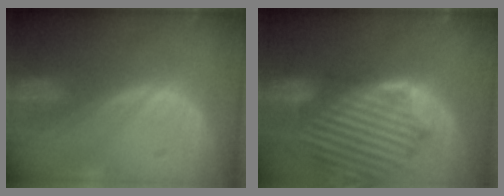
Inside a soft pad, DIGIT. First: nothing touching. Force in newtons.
{"total": 13.4, "press": 11.6, "slide": 6.6}